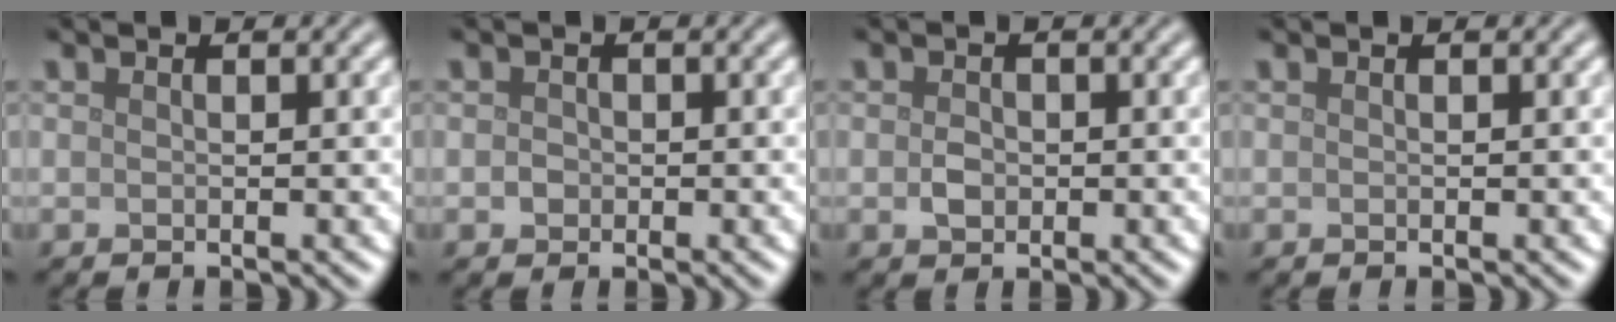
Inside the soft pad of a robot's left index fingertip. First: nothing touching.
{"total": 0.9, "force": [-0.2, 0.8, 0.3], "torque": [-0.001, -0.003, -0.005]}
{"total": 1.5, "force": [-0.2, 1.1, 0.9], "torque": [-0.018, -0.001, -0.007]}
{"total": 0.0}